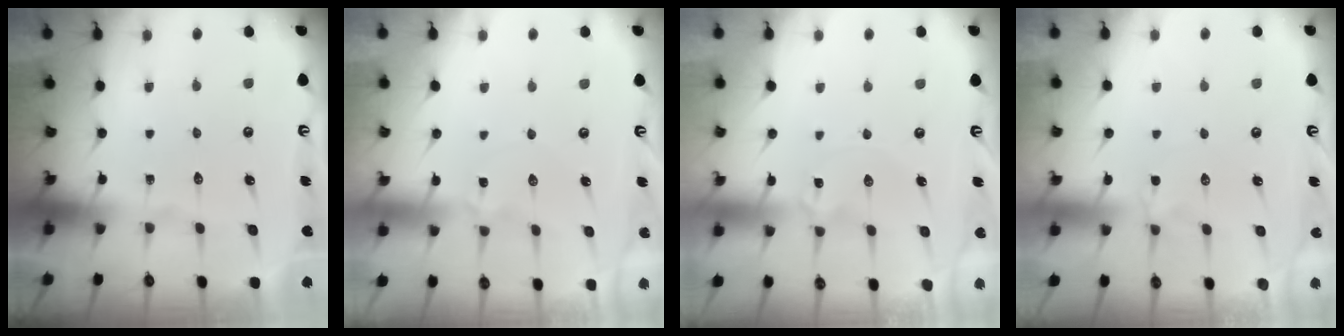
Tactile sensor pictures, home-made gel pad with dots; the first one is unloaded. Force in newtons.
{"total": 1.8, "press": 1.8, "slide": 0.4}
{"total": 0.0}
{"total": 1.9, "press": 1.9, "slide": 0.5}